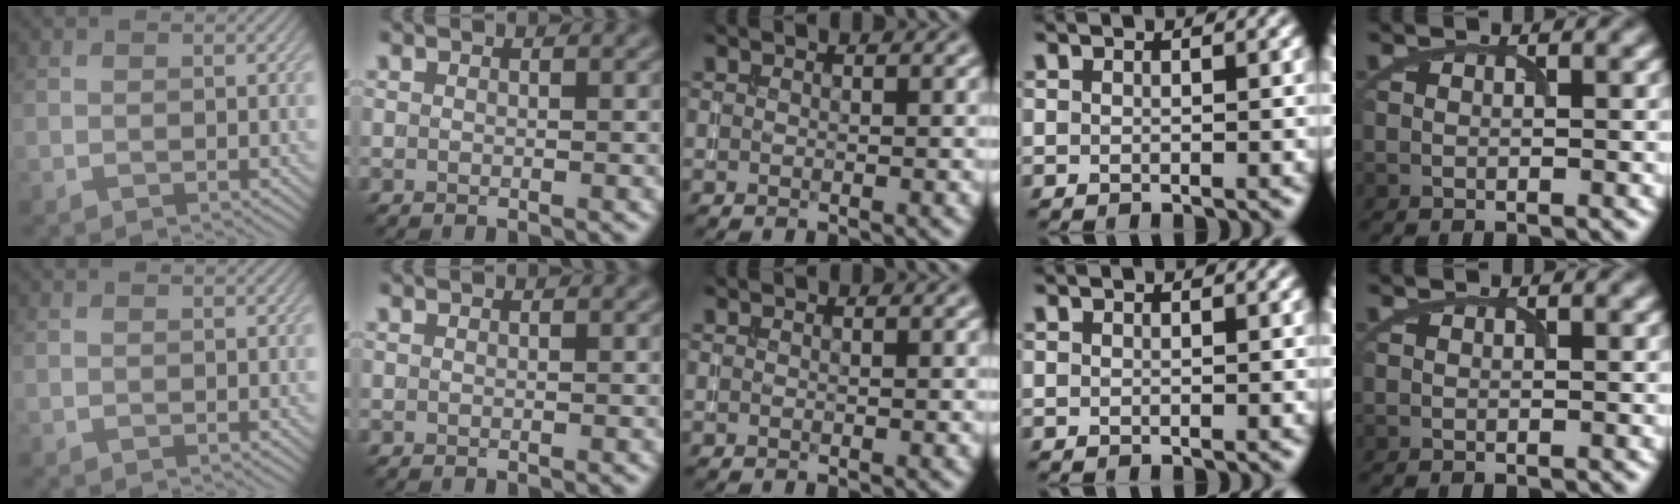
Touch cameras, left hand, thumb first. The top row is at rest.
{}